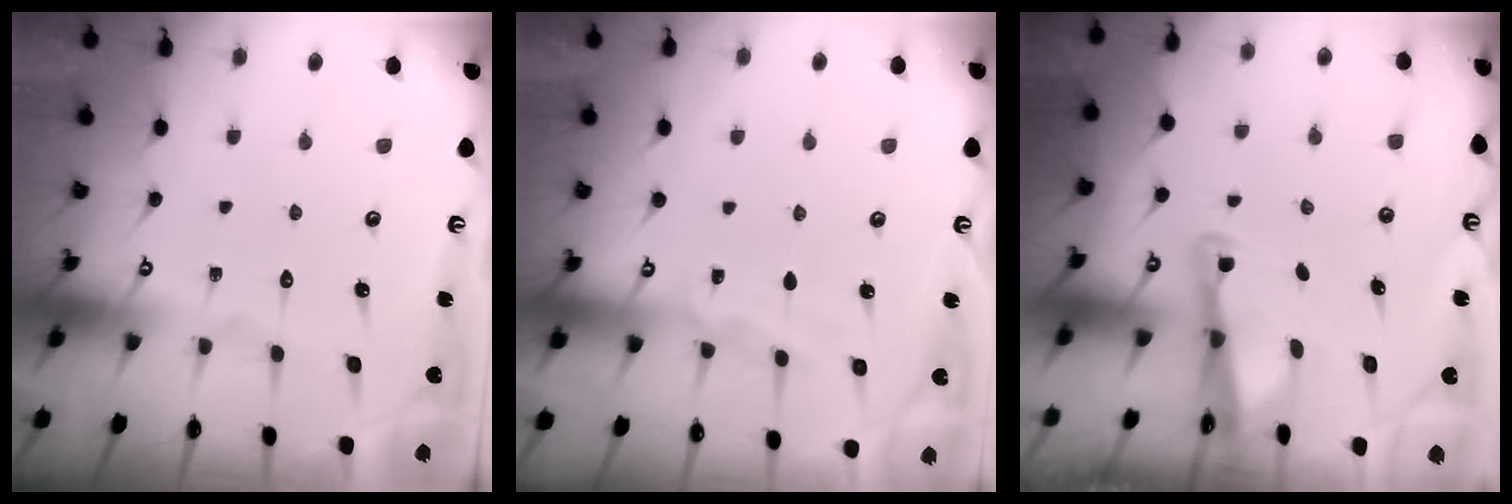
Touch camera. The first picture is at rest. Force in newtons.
{"total": 4.1, "press": 4.0, "slide": 0.5}
{"total": 2.4, "press": 2.4, "slide": 0.2}